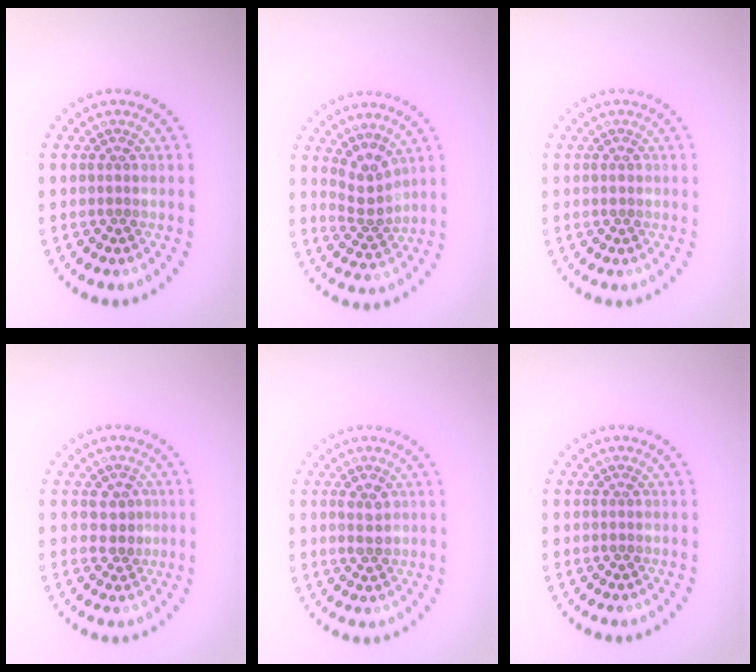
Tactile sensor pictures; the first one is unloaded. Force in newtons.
{"total": 2.6, "press": 1.8, "slide": 1.9}
{"total": 0.5, "press": 0.5, "slide": 0.2}
{"total": 1.7, "press": 1.6, "slide": 0.7}
{"total": 1.8, "press": 1.8, "slide": 0.1}
{"total": 0.0}